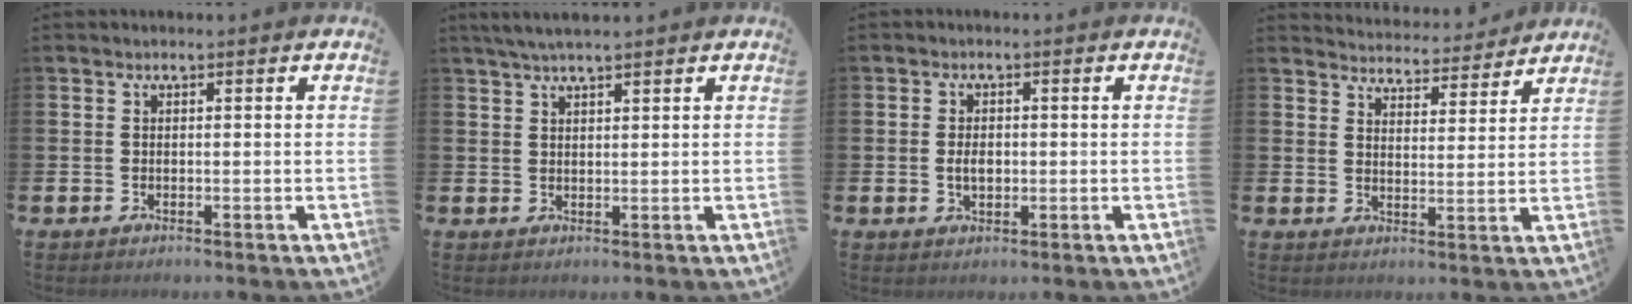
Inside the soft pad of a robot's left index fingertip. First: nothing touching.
{"total": 3.0, "force": [2.5, 0.3, 1.6], "torque": [-0.041, 0.002, 0.048]}
{"total": 2.4, "force": [-0.1, 1.5, 1.9], "torque": [-0.024, 0.002, -0.006]}
{"total": 4.6, "force": [4.6, 0.6, -0.1], "torque": [-0.013, -0.037, 0.079]}